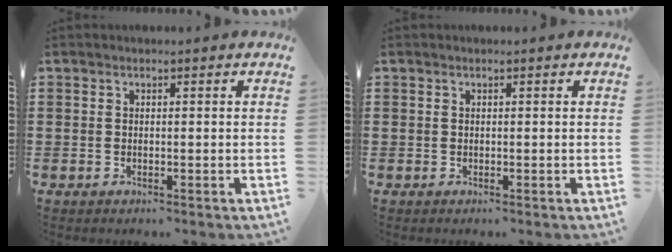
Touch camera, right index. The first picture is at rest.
{"total": 0.0}